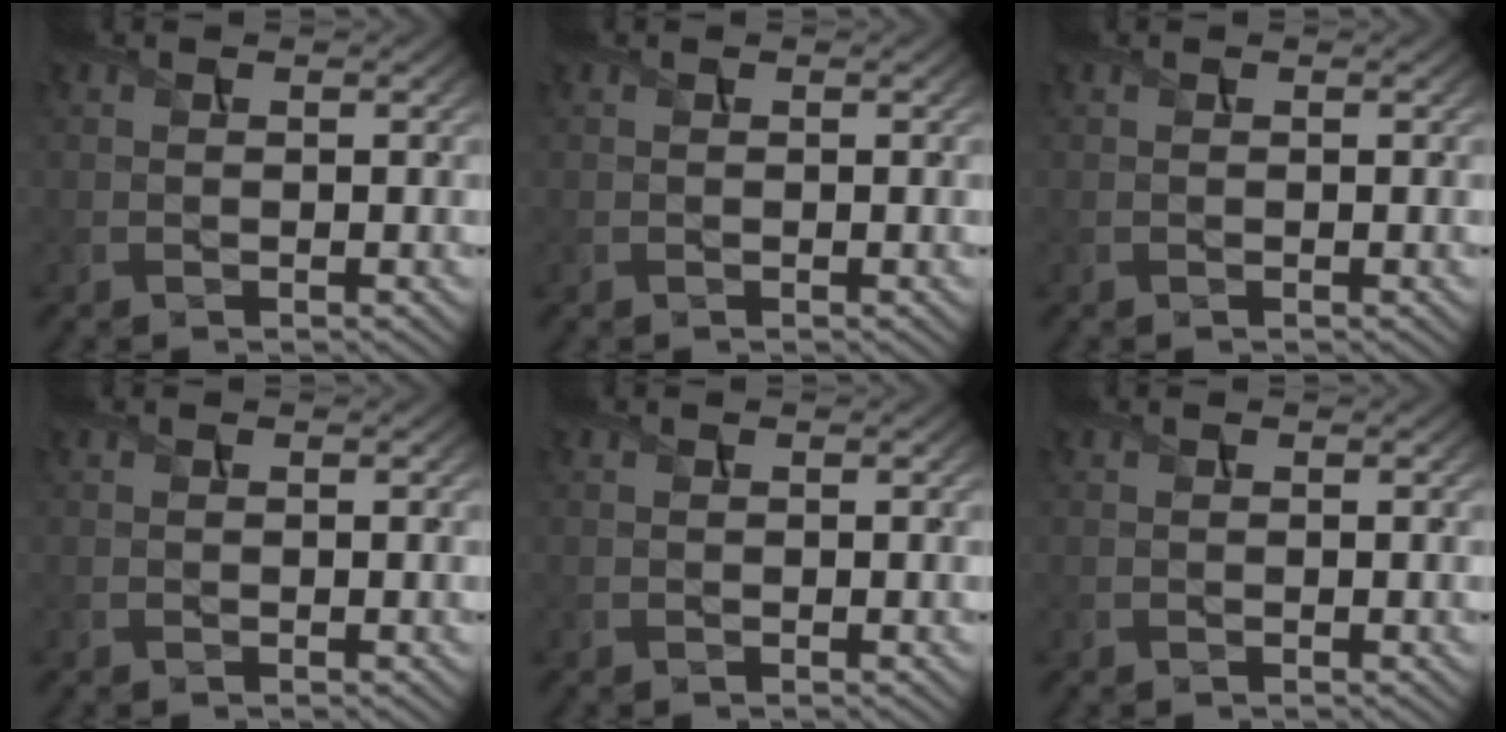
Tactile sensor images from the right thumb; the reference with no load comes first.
{"total": 0.0}
{"total": 0.0}
{"total": 0.0}
{"total": 0.0}
{"total": 0.0}